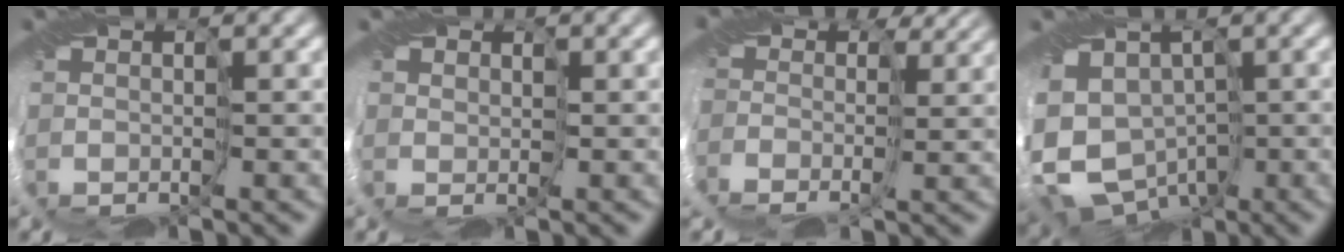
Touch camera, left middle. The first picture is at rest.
{"total": 1.9, "force": [0.9, 1.6, 0.6], "torque": [-0.010, 0.001, 0.008]}
{"total": 7.4, "force": [2.9, 5.3, 4.2], "torque": [-0.081, 0.015, 0.030]}
{"total": 8.8, "force": [-4.9, 6.6, 3.0], "torque": [-0.053, -0.018, -0.073]}